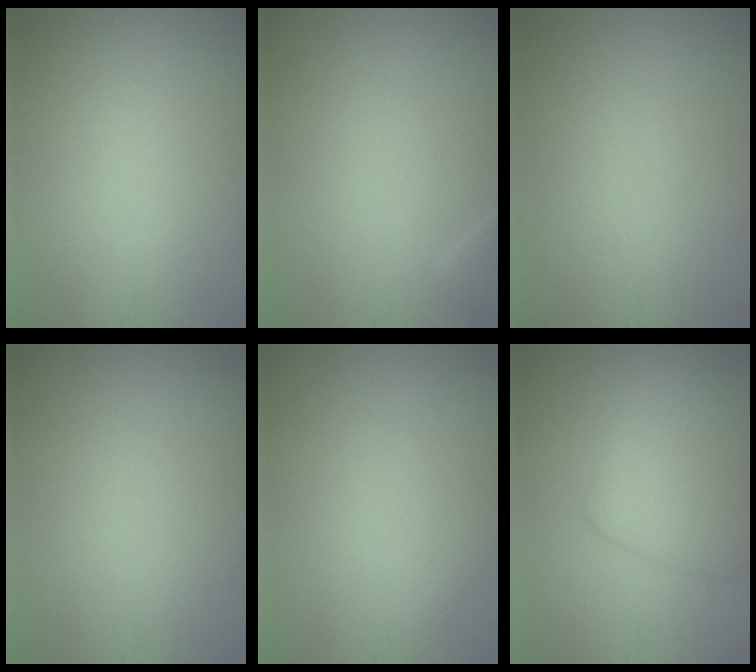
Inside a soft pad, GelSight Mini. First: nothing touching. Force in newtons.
{"total": 0.7, "press": 0.7, "slide": 0.1}
{"total": 0.0}
{"total": 0.0}
{"total": 0.0}
{"total": 5.4, "press": 5.4, "slide": 0.1}